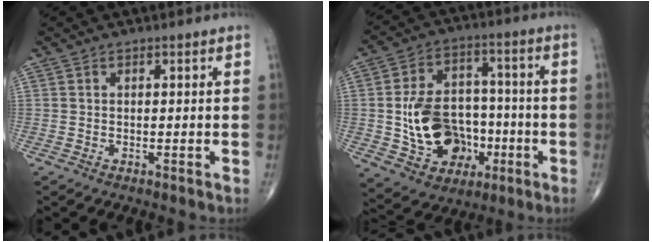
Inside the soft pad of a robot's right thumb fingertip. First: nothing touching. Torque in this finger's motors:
{"motor_torque": [-0.19, 0.66, 0.76, 0.28, 0.13]}